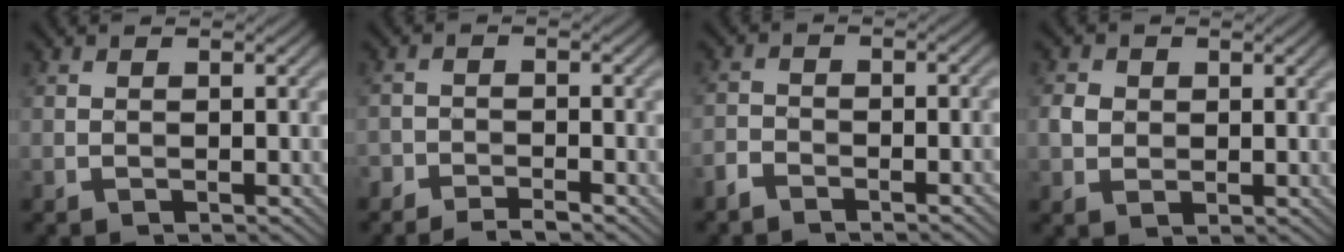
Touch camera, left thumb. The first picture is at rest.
{"total": 3.2, "force": [-2.9, 0.6, 1.2], "torque": [-0.022, -0.001, -0.058]}
{"total": 3.3, "force": [-2.9, 0.8, 1.3], "torque": [-0.027, -0.003, -0.062]}
{"total": 2.5, "force": [0.4, 2.1, 1.3], "torque": [-0.032, -0.001, 0.005]}